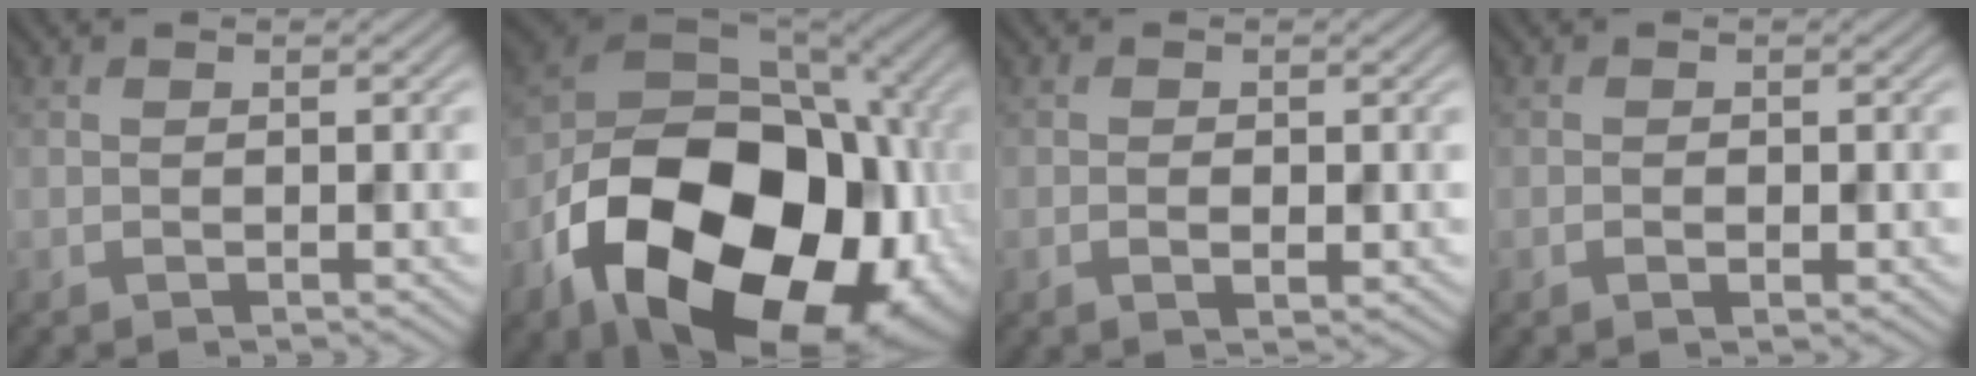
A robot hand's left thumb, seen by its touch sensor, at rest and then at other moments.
{"total": 22.5, "force": [-8.3, 15.0, 14.6], "torque": [-0.315, -0.055, -0.108]}
{"total": 1.6, "force": [-0.3, 0.9, 1.4], "torque": [-0.027, -0.006, -0.002]}
{"total": 0.9, "force": [-0.3, 0.5, 0.7], "torque": [-0.014, -0.003, -0.003]}